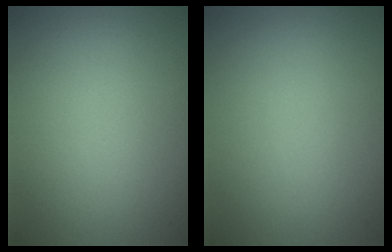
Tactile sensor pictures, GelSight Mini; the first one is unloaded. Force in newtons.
{"total": 0.0}